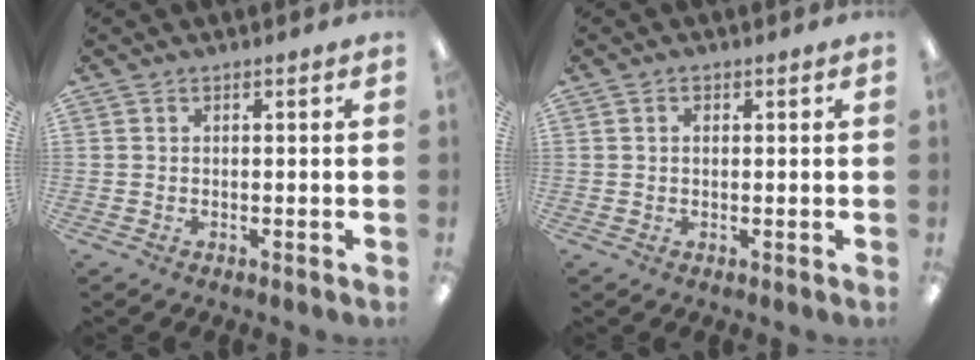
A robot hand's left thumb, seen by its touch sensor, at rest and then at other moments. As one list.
[{"total": 1.0, "force": [0.3, 0.7, 0.7], "torque": [-0.016, 0.005, 0.004]}]